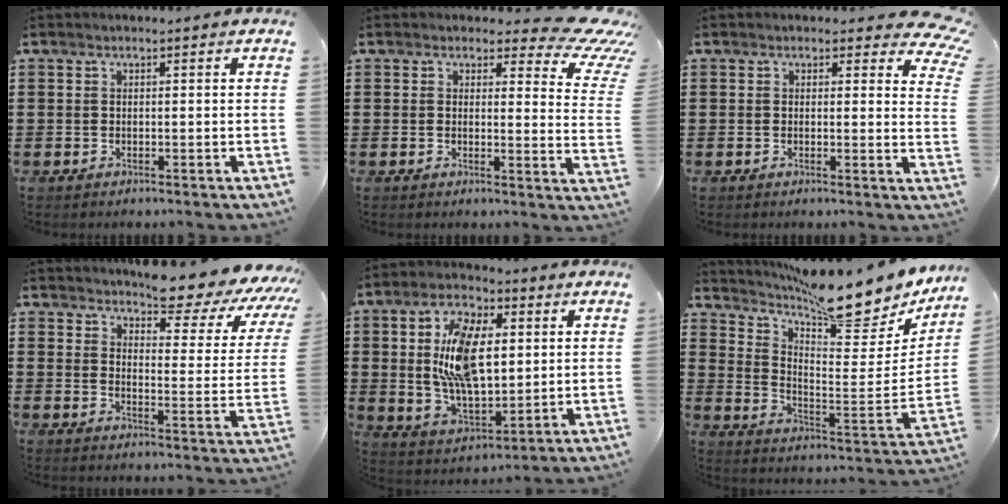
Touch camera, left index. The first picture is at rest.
{"total": 5.8, "force": [4.6, 1.5, 3.2], "torque": [-0.050, -0.028, 0.078]}
{"total": 2.9, "force": [2.2, 1.2, 1.4], "torque": [-0.022, -0.007, 0.037]}
{"total": 7.0, "force": [6.5, 0.7, 2.5], "torque": [-0.041, -0.059, 0.103]}
{"total": 13.0, "force": [2.8, 6.6, 10.9], "torque": [-0.220, 0.009, 0.050]}
{"total": 11.9, "force": [10.3, 1.8, 5.7], "torque": [-0.108, -0.078, 0.170]}